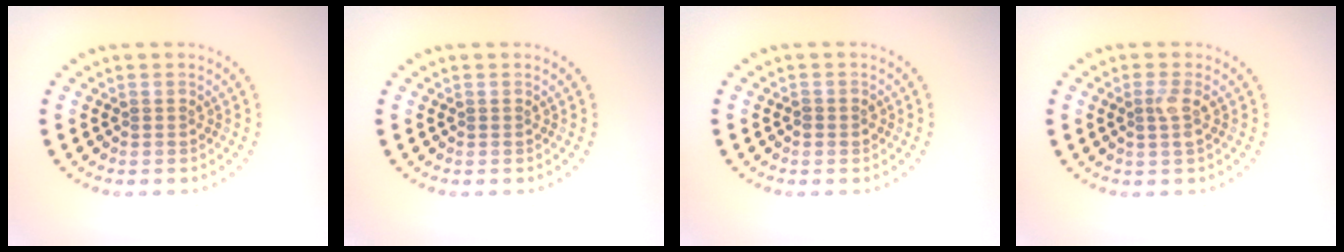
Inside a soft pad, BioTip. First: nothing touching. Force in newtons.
{"total": 0.0}
{"total": 0.8, "press": 0.7, "slide": 0.2}
{"total": 1.6, "press": 1.3, "slide": 0.9}